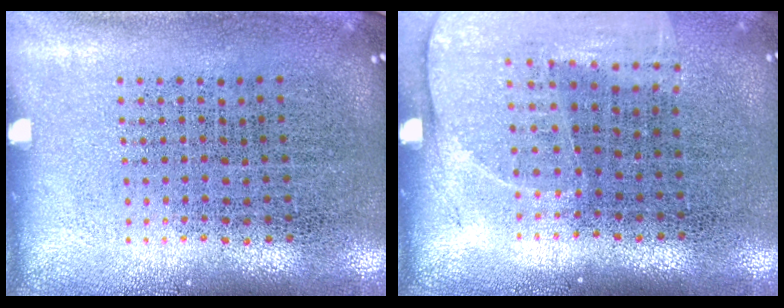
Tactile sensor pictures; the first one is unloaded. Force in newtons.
{"total": 1.4, "press": 1.3, "slide": 0.5}